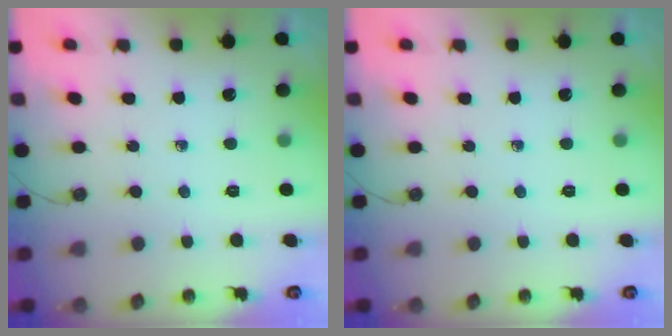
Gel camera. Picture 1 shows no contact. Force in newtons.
{"total": 0.0}